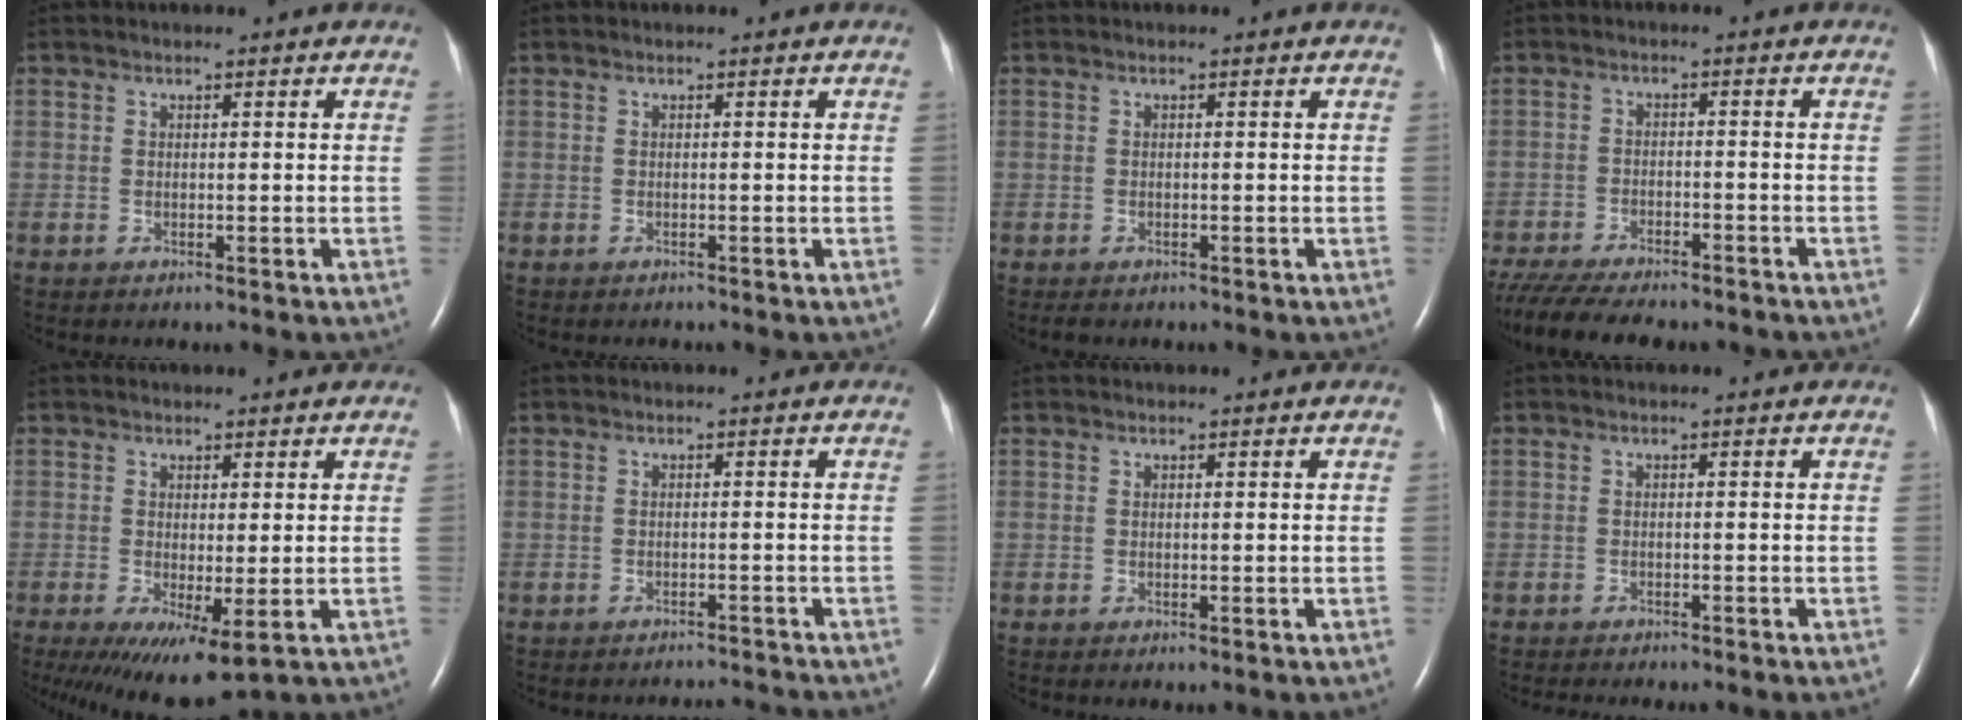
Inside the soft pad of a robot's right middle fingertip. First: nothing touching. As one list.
[{"total": 0.5, "force": [-0.4, 0.0, 0.3], "torque": [-0.007, -0.003, -0.004]}, {"total": 0.7, "force": [-0.6, 0.2, 0.3], "torque": [-0.010, -0.003, -0.009]}, {"total": 16.1, "force": [-13.7, 3.7, 7.5], "torque": [-0.165, -0.029, -0.197]}, {"total": 8.6, "force": [-3.1, 2.3, 7.7], "torque": [-0.123, -0.022, -0.038]}, {"total": 3.6, "force": [-3.6, -0.2, 0.0], "torque": [0.003, -0.009, -0.046]}, {"total": 0.0}, {"total": 3.4, "force": [-2.9, 0.2, 1.7], "torque": [-0.024, -0.005, -0.034]}]